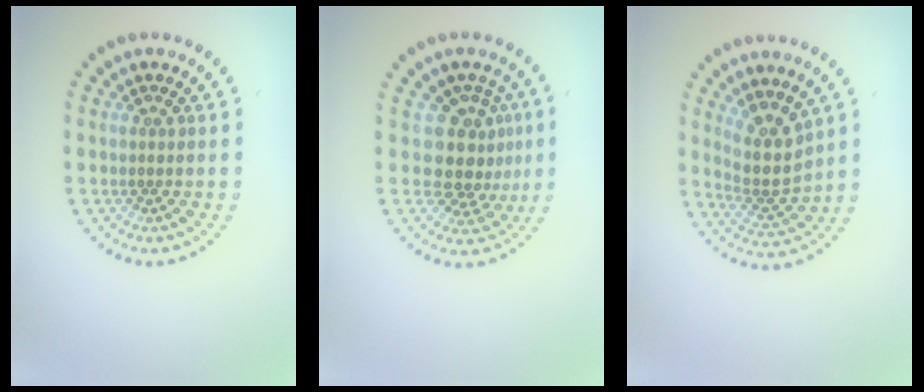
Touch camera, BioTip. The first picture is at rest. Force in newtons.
{"total": 4.0, "press": 3.2, "slide": 2.5}
{"total": 4.1, "press": 3.4, "slide": 2.2}